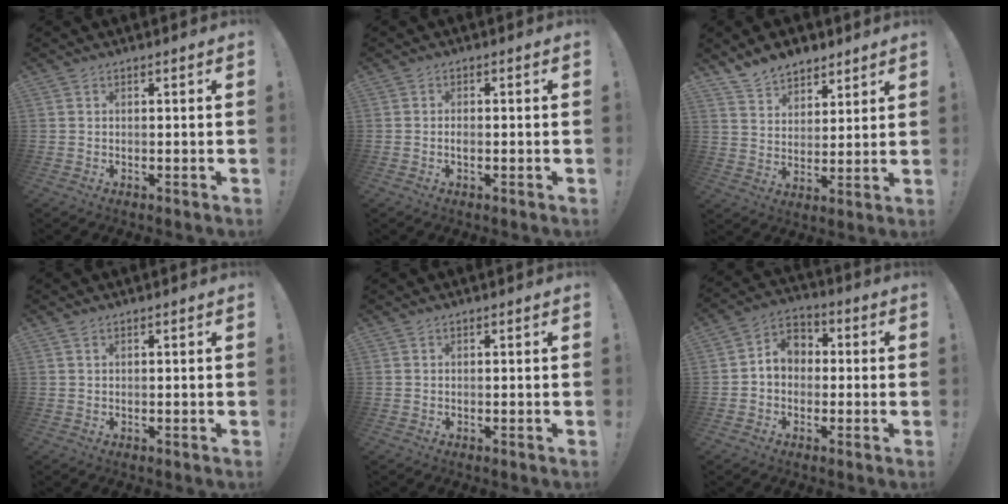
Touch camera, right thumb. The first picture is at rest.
{"total": 1.2, "force": [-0.6, 0.5, 0.9], "torque": [-0.017, 0.002, -0.010]}
{"total": 9.0, "force": [7.5, 4.6, 1.5], "torque": [-0.033, -0.055, 0.147]}
{"total": 0.8, "force": [0.5, 0.3, 0.5], "torque": [-0.009, -0.001, 0.010]}
{"total": 0.0}
{"total": 7.5, "force": [0.1, 6.4, 4.0], "torque": [-0.055, 0.014, 0.007]}